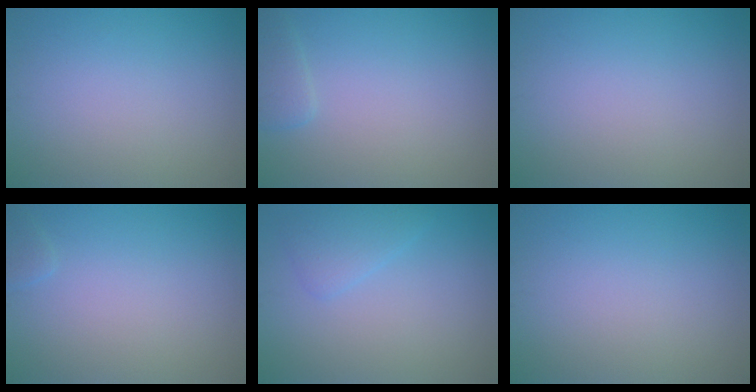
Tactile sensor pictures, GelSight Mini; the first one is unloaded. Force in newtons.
{"total": 1.6, "press": 1.5, "slide": 0.2}
{"total": 0.0}
{"total": 0.7, "press": 0.7, "slide": 0.1}
{"total": 2.0, "press": 2.0, "slide": 0.2}
{"total": 0.0}